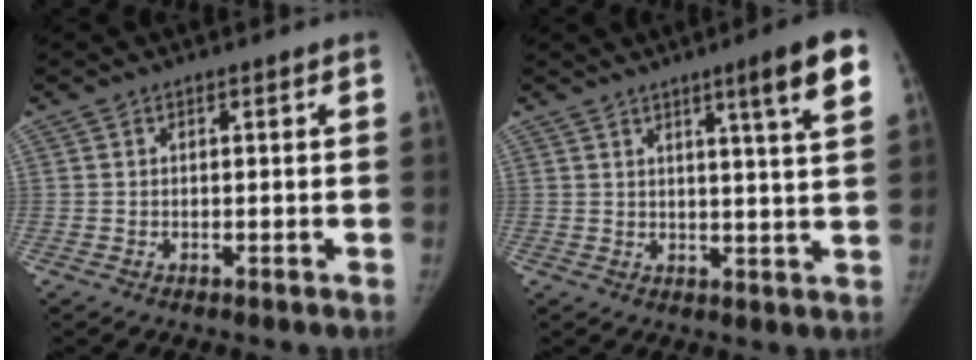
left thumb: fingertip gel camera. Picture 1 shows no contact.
{"total": 8.8, "force": [4.6, 0.1, 7.5], "torque": [-0.101, -0.024, 0.062]}